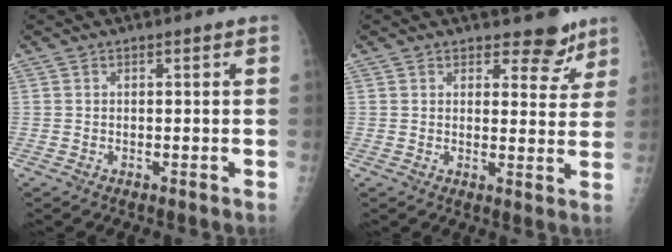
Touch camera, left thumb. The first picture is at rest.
{"total": 5.9, "force": [4.7, 3.1, 1.8], "torque": [0.010, -0.033, 0.056]}